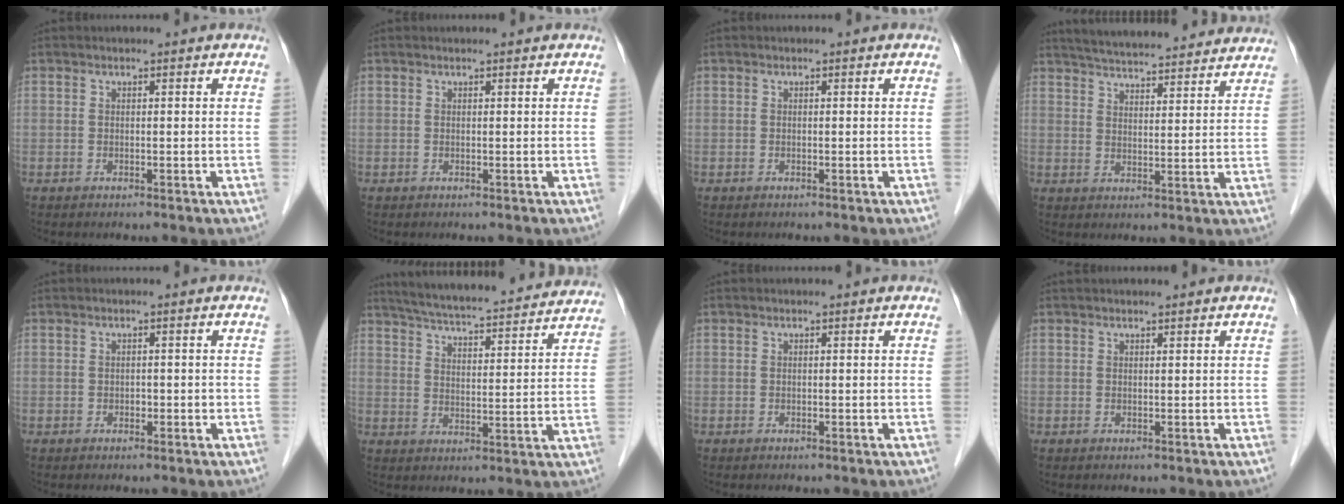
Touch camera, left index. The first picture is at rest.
{"total": 0.8, "force": [0.8, 0.0, 0.3], "torque": [-0.007, 0.007, 0.012]}
{"total": 0.0}
{"total": 22.0, "force": [20.4, 2.9, 7.7], "torque": [-0.121, 0.014, 0.270]}
{"total": 0.8, "force": [-0.1, 0.6, 0.4], "torque": [-0.007, 0.003, -0.003]}
{"total": 24.1, "force": [22.1, 2.8, 9.1], "torque": [-0.147, -0.002, 0.295]}
{"total": 0.0}
{"total": 2.0, "force": [1.8, 0.2, 1.0], "torque": [-0.008, 0.023, 0.028]}